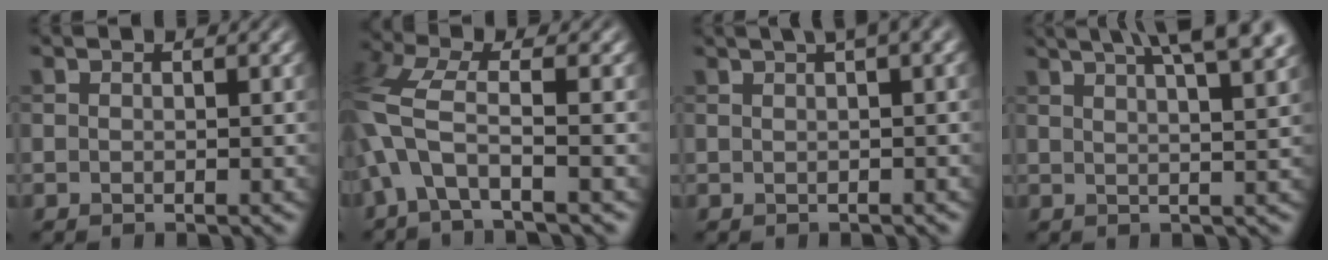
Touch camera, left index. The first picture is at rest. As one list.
[{"total": 6.1, "force": [-2.0, 2.0, 5.3], "torque": [-0.136, 0.008, -0.054]}, {"total": 5.0, "force": [2.8, 1.4, 3.9], "torque": [-0.045, 0.022, 0.028]}, {"total": 10.7, "force": [6.6, 3.6, 7.7], "torque": [-0.068, 0.048, 0.058]}]